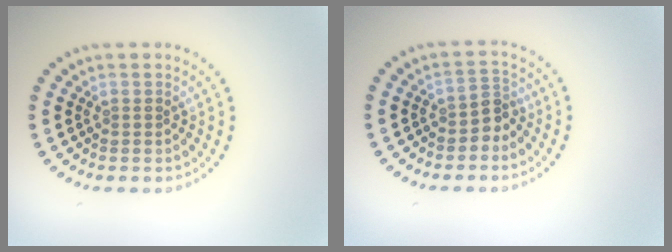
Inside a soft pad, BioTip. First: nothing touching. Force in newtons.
{"total": 2.1, "press": 1.6, "slide": 1.3}